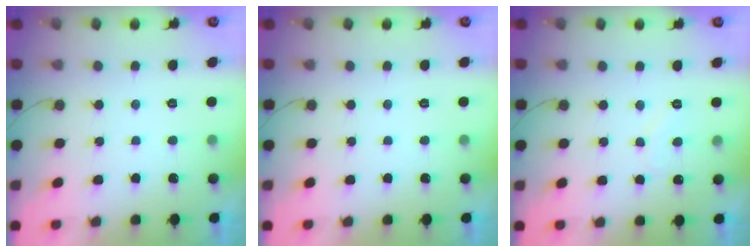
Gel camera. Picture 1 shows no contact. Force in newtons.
{"total": 0.0}
{"total": 6.0, "press": 6.0, "slide": 0.5}